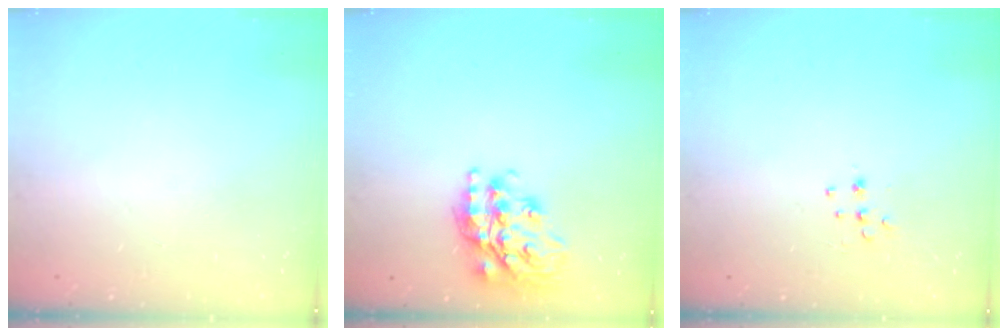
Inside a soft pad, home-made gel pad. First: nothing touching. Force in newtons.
{"total": 20.4, "press": 20.3, "slide": 1.7}
{"total": 5.3, "press": 5.2, "slide": 0.7}